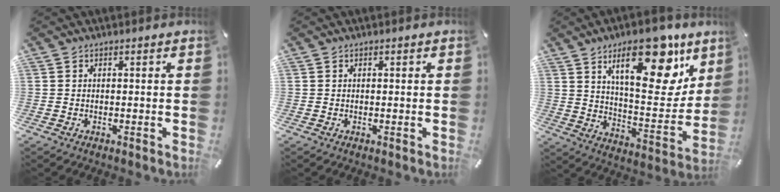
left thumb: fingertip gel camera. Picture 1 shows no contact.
{"total": 0.0}
{"total": 23.0, "force": [12.9, 9.9, 16.2], "torque": [-0.223, -0.072, 0.205]}